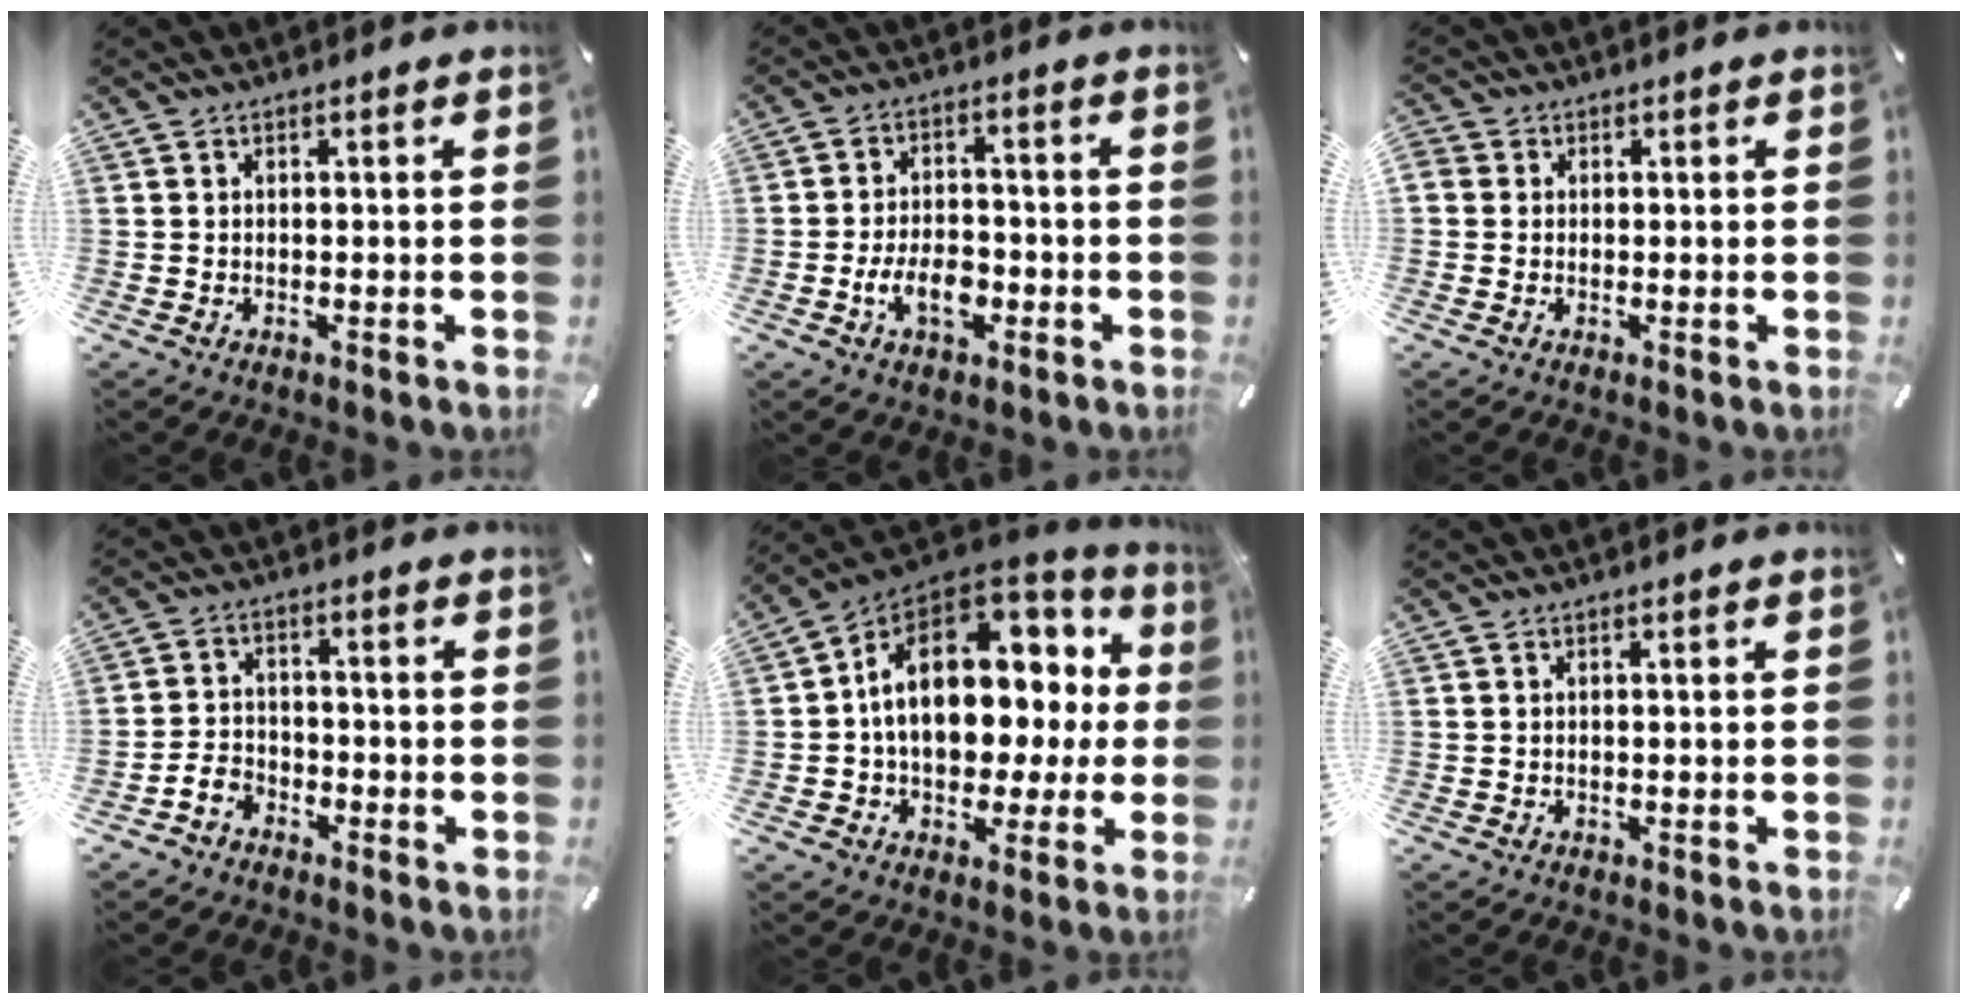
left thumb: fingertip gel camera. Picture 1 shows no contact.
{"total": 8.2, "force": [-2.9, 5.1, 5.7], "torque": [-0.122, 0.011, -0.053]}
{"total": 1.5, "force": [-0.1, 1.5, 0.2], "torque": [-0.004, 0.005, -0.004]}
{"total": 4.5, "force": [-3.0, 3.1, 1.5], "torque": [-0.030, 0.016, -0.057]}
{"total": 16.6, "force": [2.5, 11.7, 11.5], "torque": [-0.175, -0.010, 0.047]}
{"total": 0.0}